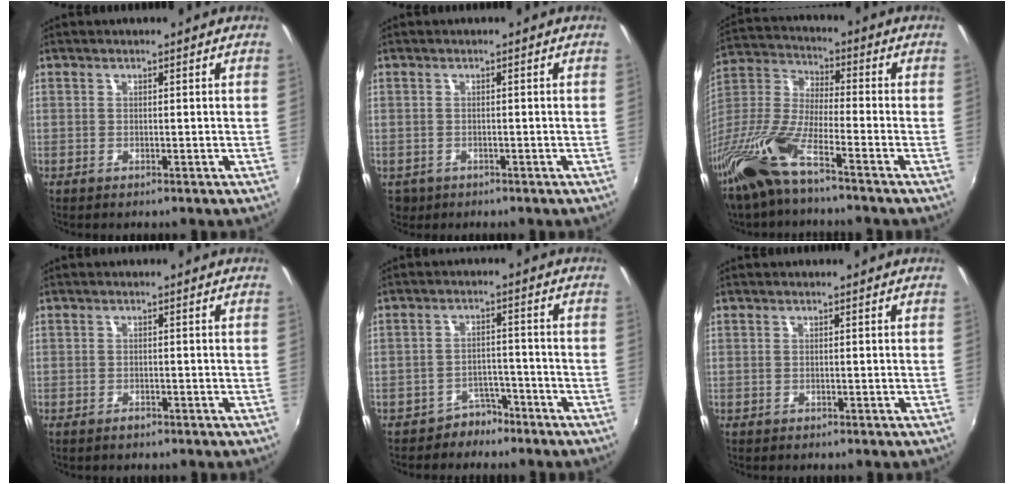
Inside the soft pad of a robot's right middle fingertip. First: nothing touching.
{"total": 3.1, "force": [-1.2, 2.6, 1.2], "torque": [-0.030, -0.007, -0.014]}
{"total": 15.6, "force": [-10.4, 2.8, 11.3], "torque": [-0.253, -0.018, -0.217]}
{"total": 1.1, "force": [-0.9, 0.6, 0.3], "torque": [-0.007, -0.003, -0.017]}
{"total": 4.6, "force": [-3.7, 2.6, 0.3], "torque": [-0.008, 0.017, -0.058]}
{"total": 0.0}